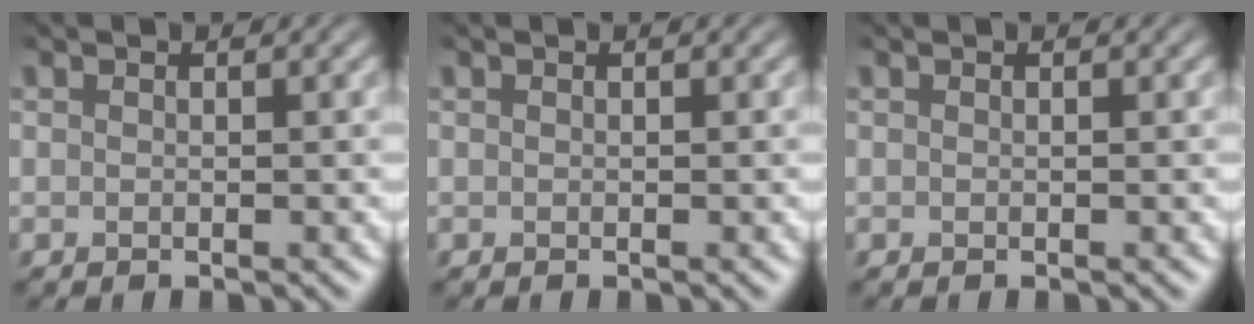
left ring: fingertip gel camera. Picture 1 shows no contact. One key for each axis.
{"total": 0.0}
{"total": 0.0}